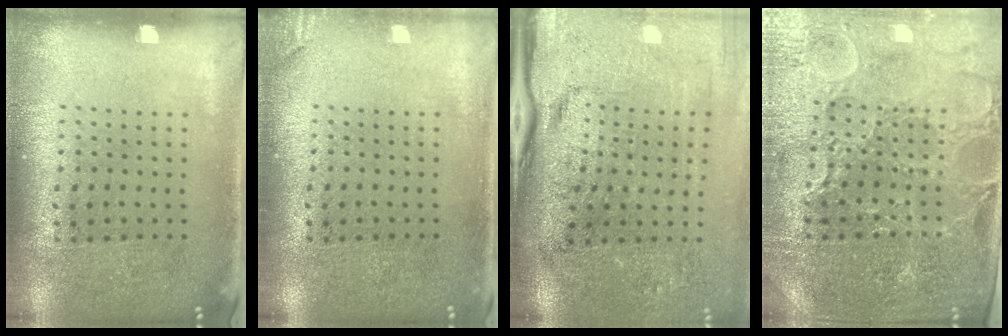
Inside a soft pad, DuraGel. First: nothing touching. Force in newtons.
{"total": 1.1, "press": 1.1, "slide": 0.3}
{"total": 4.5, "press": 3.7, "slide": 2.5}
{"total": 4.3, "press": 4.1, "slide": 1.3}